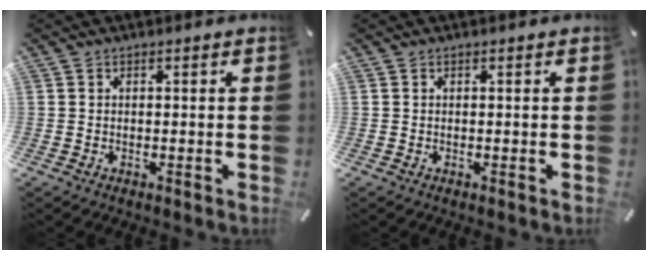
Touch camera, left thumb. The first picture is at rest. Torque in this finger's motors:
{"motor_torque": [-0.06, 0.06, -0.01, -0.01, 0.00]}